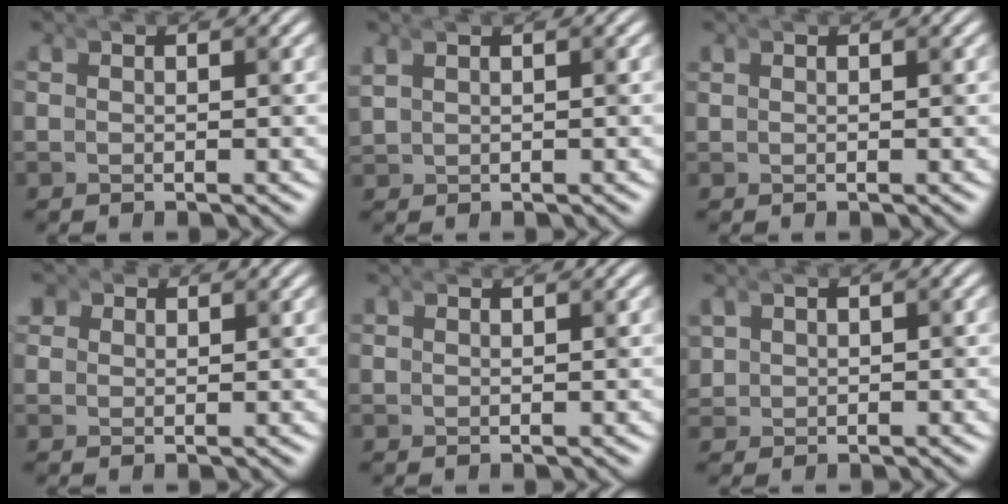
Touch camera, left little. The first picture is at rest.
{"total": 1.2, "force": [0.4, 0.9, 0.5], "torque": [-0.021, -0.003, 0.015]}
{"total": 0.0}
{"total": 1.7, "force": [0.7, -0.7, -1.4], "torque": [0.002, -0.016, 0.025]}
{"total": 0.8, "force": [0.8, 0.3, -0.1], "torque": [0.002, 0.002, 0.010]}
{"total": 1.5, "force": [0.7, 1.3, 0.2], "torque": [-0.015, -0.007, 0.018]}